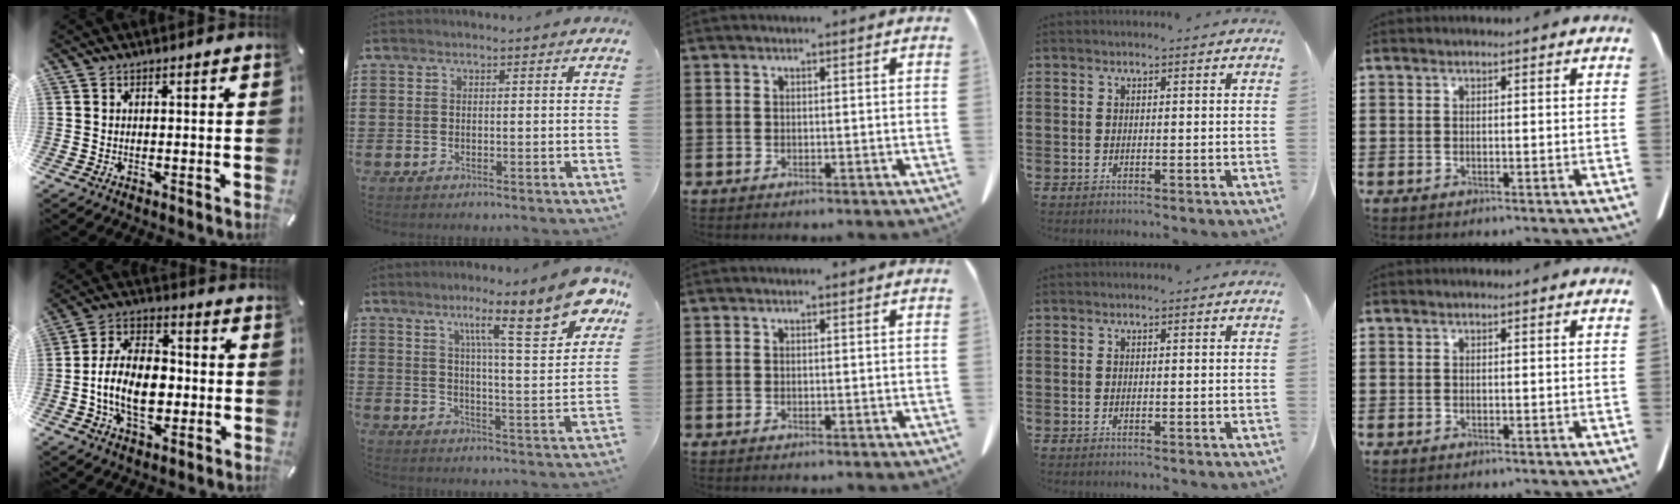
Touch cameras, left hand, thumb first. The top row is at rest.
{"thumb": {"total": 13.5, "force": [-2.4, 9.0, 9.7], "torque": [-0.194, 0.010, -0.044]}, "index": {"total": 13.5, "force": [8.4, 1.4, 10.4], "torque": [-0.174, -0.037, 0.125]}}